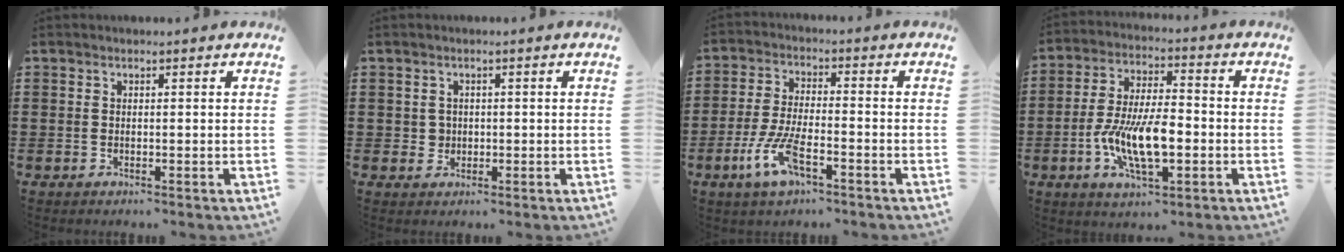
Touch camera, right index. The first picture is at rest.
{"total": 1.8, "force": [0.0, 1.7, 0.5], "torque": [-0.016, 0.010, -0.001]}
{"total": 7.9, "force": [-3.7, 2.4, 6.5], "torque": [-0.151, -0.013, -0.072]}
{"total": 10.6, "force": [-2.9, 4.4, 9.2], "torque": [-0.208, -0.010, -0.059]}